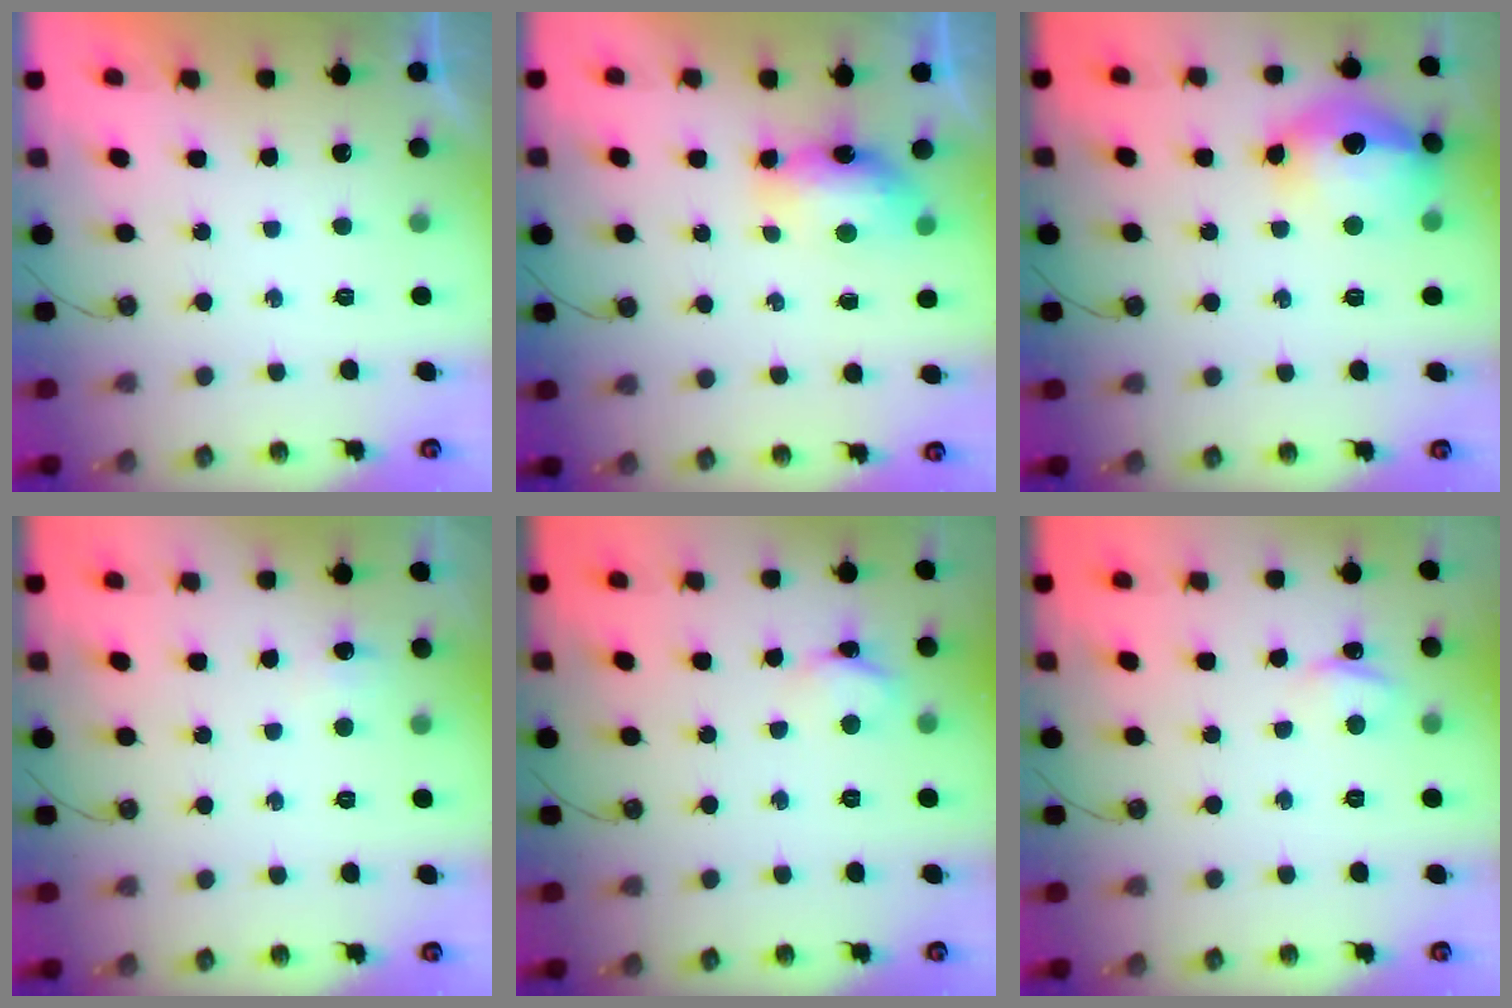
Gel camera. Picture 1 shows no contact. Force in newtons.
{"total": 11.3, "press": 8.7, "slide": 7.2}
{"total": 16.5, "press": 16.4, "slide": 1.4}
{"total": 13.0, "press": 3.5, "slide": 12.6}
{"total": 4.2, "press": 4.2, "slide": 0.4}
{"total": 3.7, "press": 3.7, "slide": 0.5}